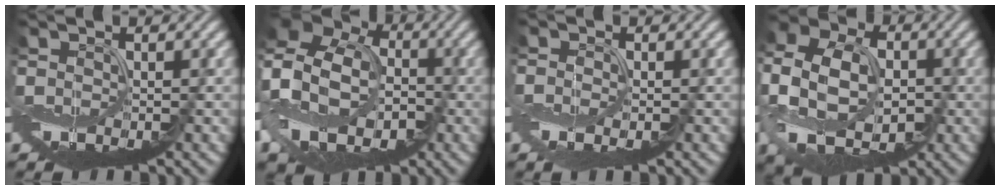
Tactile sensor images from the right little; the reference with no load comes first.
{"total": 15.0, "force": [-1.8, 12.2, 8.6], "torque": [-0.206, 0.012, -0.061]}
{"total": 1.3, "force": [-0.6, 0.6, 1.0], "torque": [-0.024, -0.002, -0.015]}
{"total": 11.2, "force": [-1.4, 8.5, 7.1], "torque": [-0.162, -0.002, -0.030]}